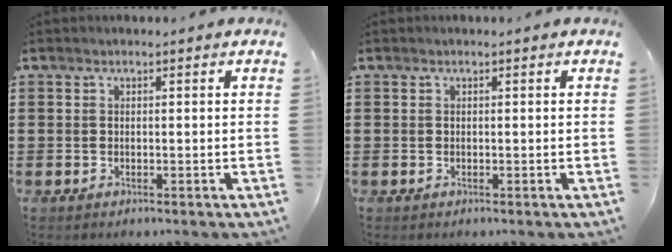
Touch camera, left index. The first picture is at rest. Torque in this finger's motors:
{"motor_torque": [-0.04, -0.01, 0.00, 0.00]}